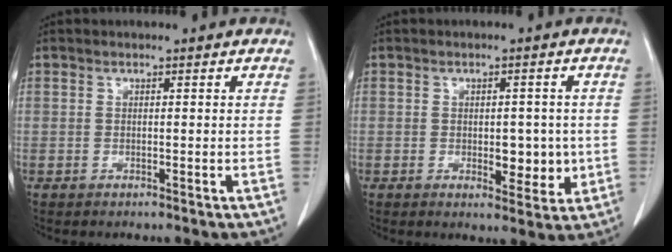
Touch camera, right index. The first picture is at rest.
{"total": 5.1, "force": [-0.5, 2.8, 4.3], "torque": [-0.046, -0.004, 0.000]}